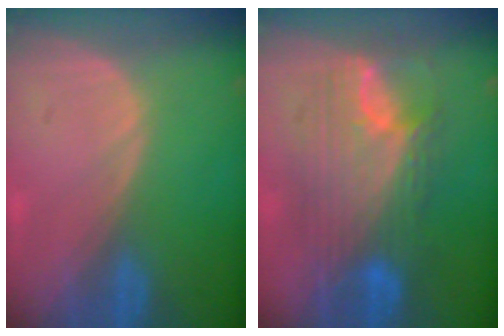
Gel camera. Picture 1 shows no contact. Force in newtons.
{"total": 11.1, "press": 11.1, "slide": 1.1}